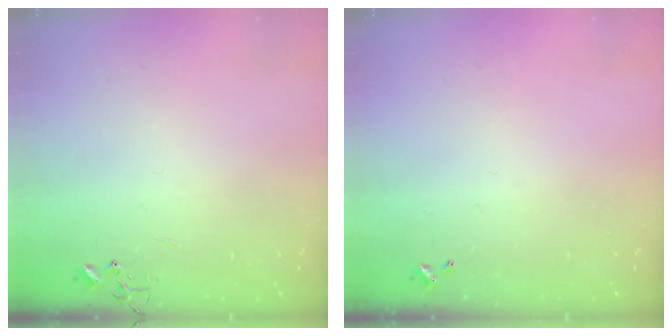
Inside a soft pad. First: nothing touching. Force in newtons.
{"total": 0.0}